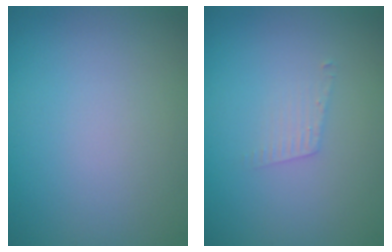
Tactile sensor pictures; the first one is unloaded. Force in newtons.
{"total": 1.3, "press": 1.3, "slide": 0.1}